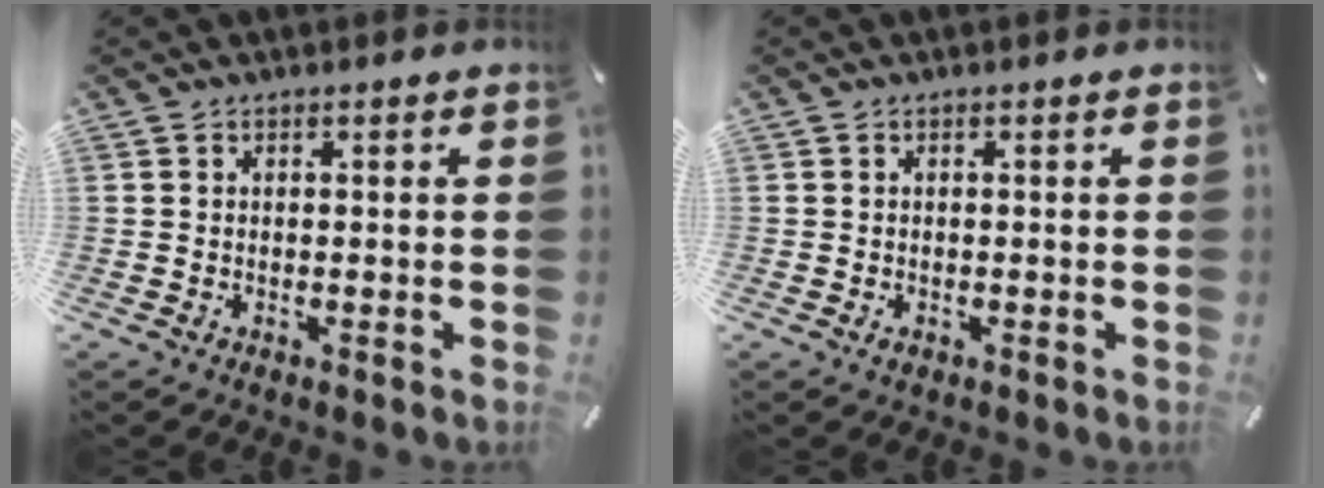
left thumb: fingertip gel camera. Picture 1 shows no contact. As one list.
[{"total": 0.7, "force": [-0.1, 0.4, 0.6], "torque": [-0.011, 0.001, -0.002]}]